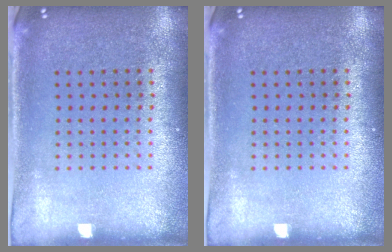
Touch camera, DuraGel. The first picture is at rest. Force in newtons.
{"total": 0.0}